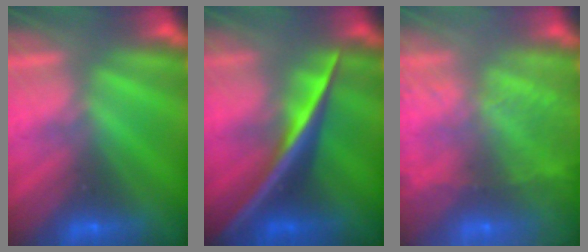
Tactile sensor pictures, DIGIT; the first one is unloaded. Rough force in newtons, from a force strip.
{"total": 2.5}
{"total": 6.1}